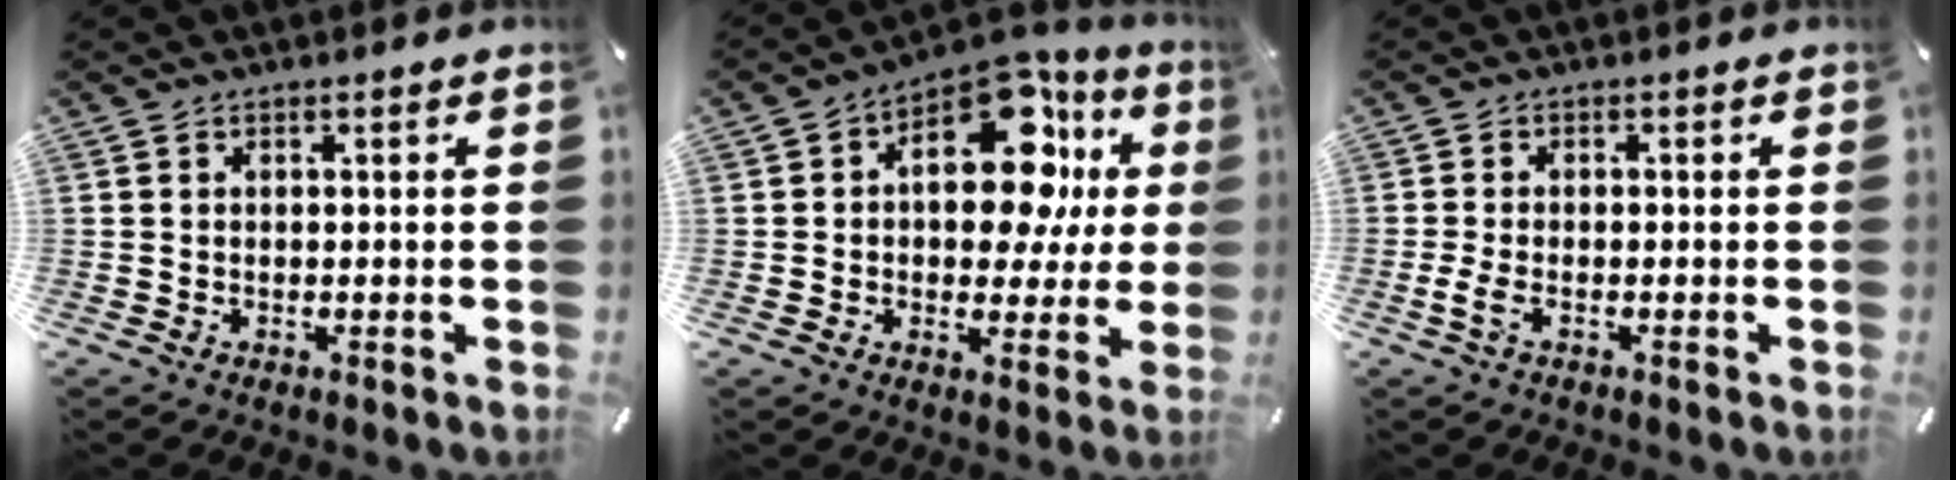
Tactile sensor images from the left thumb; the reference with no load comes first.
{"total": 17.9, "force": [6.3, 10.3, 13.2], "torque": [-0.182, -0.039, 0.108]}
{"total": 3.0, "force": [-1.2, 1.2, 2.5], "torque": [-0.054, 0.000, -0.024]}